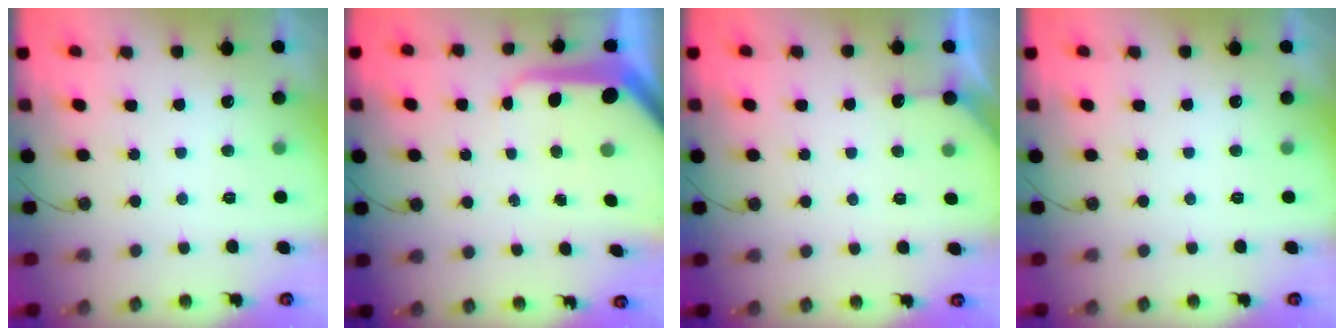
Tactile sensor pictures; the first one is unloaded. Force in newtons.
{"total": 10.0, "press": 9.9, "slide": 1.1}
{"total": 3.6, "press": 3.6, "slide": 0.4}
{"total": 0.0}